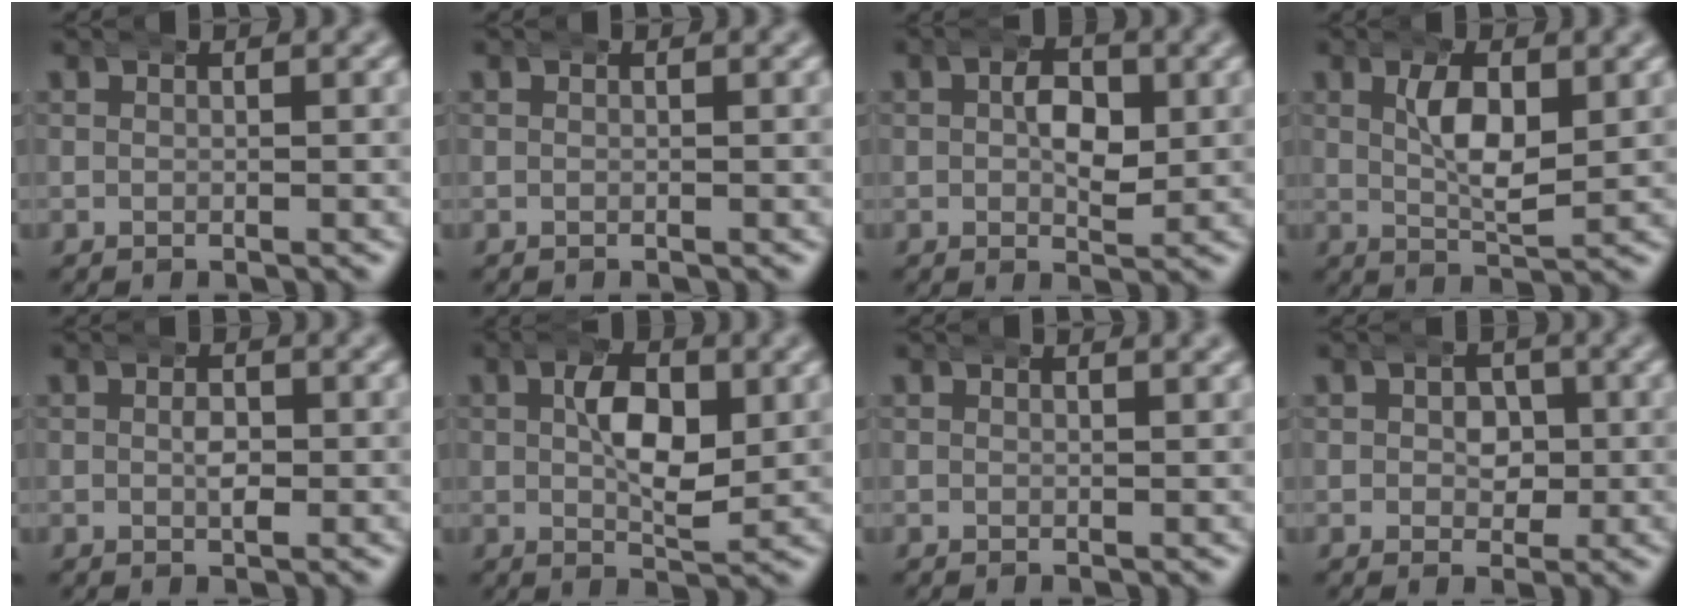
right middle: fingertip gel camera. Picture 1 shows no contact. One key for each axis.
{"total": 0.0}
{"total": 3.2, "fx": 0.4, "fy": 1.8, "fz": 2.6, "tx": -0.040, "ty": -0.011, "tz": 0.008}
{"total": 3.8, "fx": 0.9, "fy": 1.3, "fz": 3.5, "tx": -0.061, "ty": -0.012, "tz": 0.018}
{"total": 1.4, "fx": 0.0, "fy": 0.7, "fz": 1.2, "tx": -0.023, "ty": -0.007, "tz": -0.001}
{"total": 4.5, "fx": 1.0, "fy": 2.0, "fz": 3.9, "tx": -0.064, "ty": -0.014, "tz": 0.018}
{"total": 0.8, "fx": 0.8, "fy": 0.1, "fz": 0.3, "tx": -0.003, "ty": -0.002, "tz": 0.011}
{"total": 2.1, "fx": -0.1, "fy": 1.9, "fz": 1.0, "tx": -0.008, "ty": -0.006, "tz": -0.004}